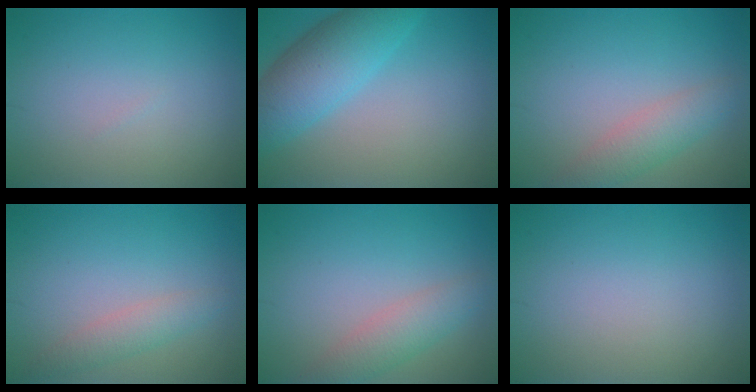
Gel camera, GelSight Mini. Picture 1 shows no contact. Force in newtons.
{"total": 6.7, "press": 6.6, "slide": 0.2}
{"total": 3.0, "press": 3.0, "slide": 0.1}
{"total": 2.0, "press": 2.0, "slide": 0.1}
{"total": 3.0, "press": 3.0, "slide": 0.1}
{"total": 0.0}